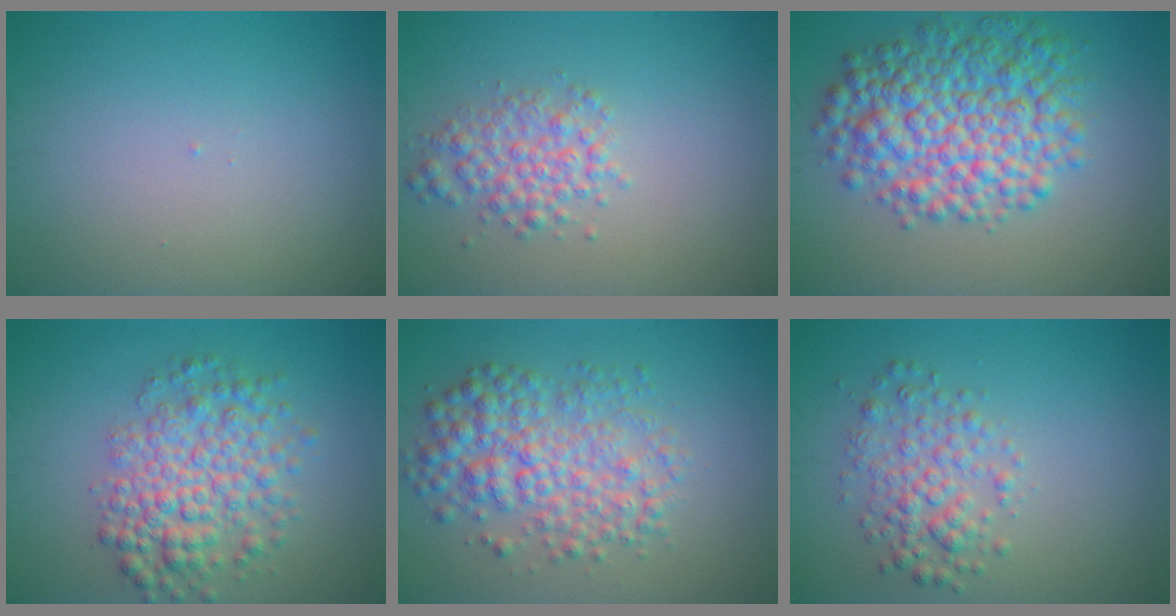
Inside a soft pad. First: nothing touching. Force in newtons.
{"total": 3.0, "press": 3.0, "slide": 0.1}
{"total": 8.5, "press": 8.5, "slide": 0.1}
{"total": 5.9, "press": 5.9, "slide": 0.1}
{"total": 5.8, "press": 5.8, "slide": 0.0}
{"total": 3.2, "press": 3.2, "slide": 0.1}